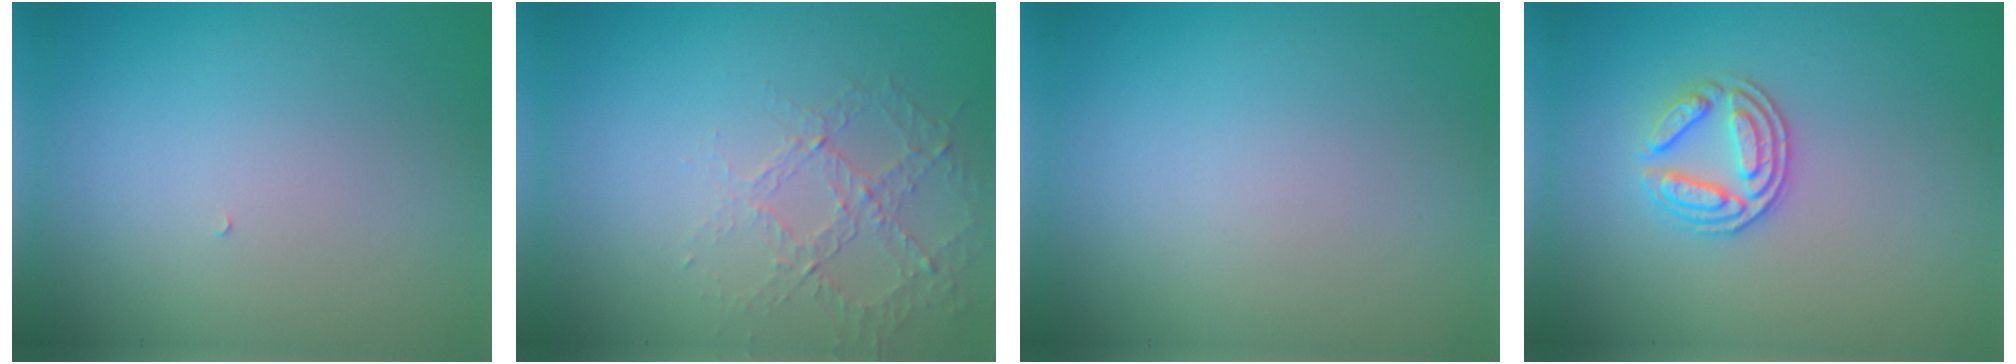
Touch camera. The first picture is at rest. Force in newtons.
{"total": 1.6, "press": 1.1, "slide": 1.2}
{"total": 0.0}
{"total": 2.9, "press": 2.6, "slide": 1.1}